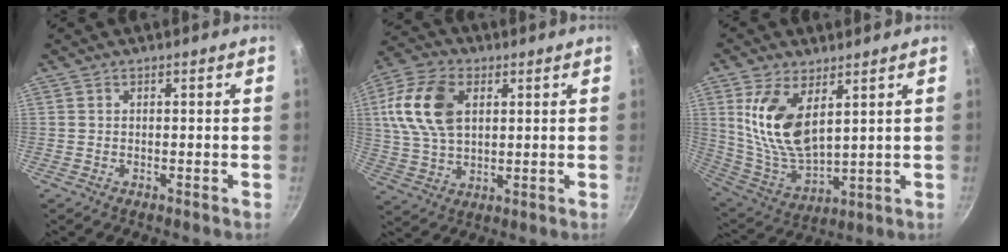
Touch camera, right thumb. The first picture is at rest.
{"total": 14.2, "force": [3.6, 9.0, 10.4], "torque": [-0.192, 0.004, 0.064]}
{"total": 14.1, "force": [4.9, 7.1, 11.2], "torque": [-0.211, -0.042, 0.107]}